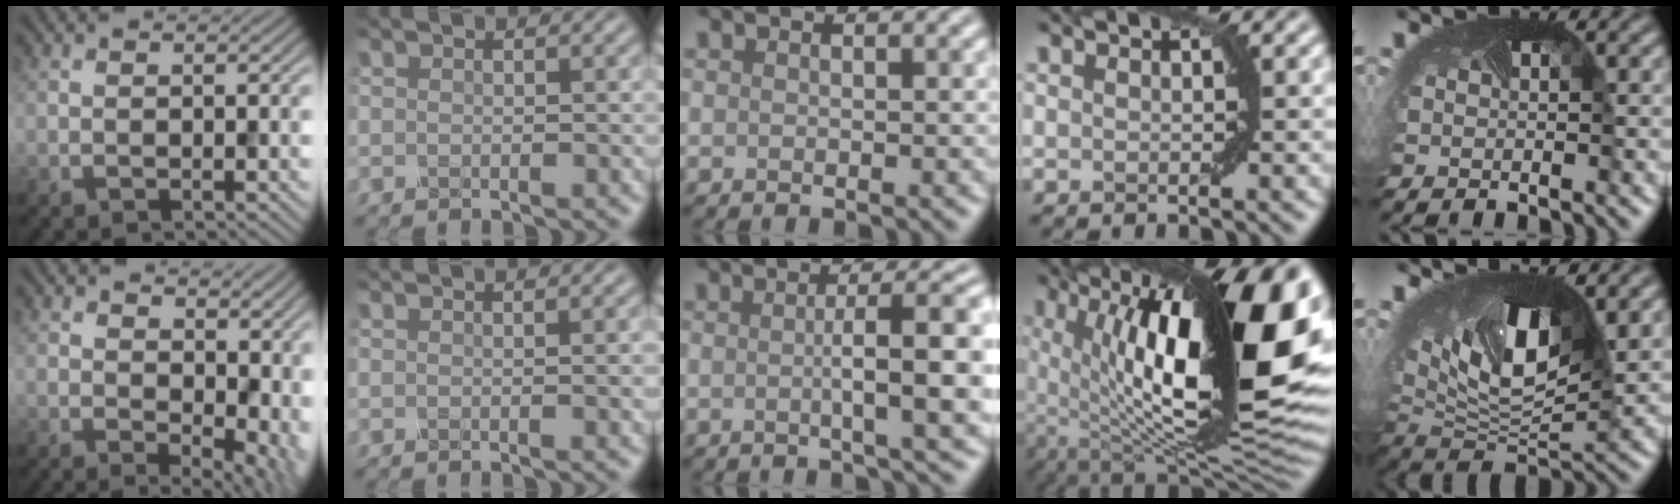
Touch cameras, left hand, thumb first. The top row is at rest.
{"thumb": {"total": 10.4, "force": [1.7, 6.3, 8.0], "torque": [-0.106, -0.022, 0.056]}, "index": {"total": 1.4, "force": [0.1, 0.2, 1.3], "torque": [-0.015, -0.004, 0.002]}, "middle": {"total": 7.5, "force": [0.0, 1.5, 7.4], "torque": [-0.096, 0.011, 0.000]}, "ring": {"total": 19.8, "force": [3.5, 7.8, 17.9], "torque": [-0.269, 0.006, 0.068]}, "little": {"total": 12.2, "force": [3.2, 6.1, 10.0], "torque": [-0.187, -0.014, 0.054]}}